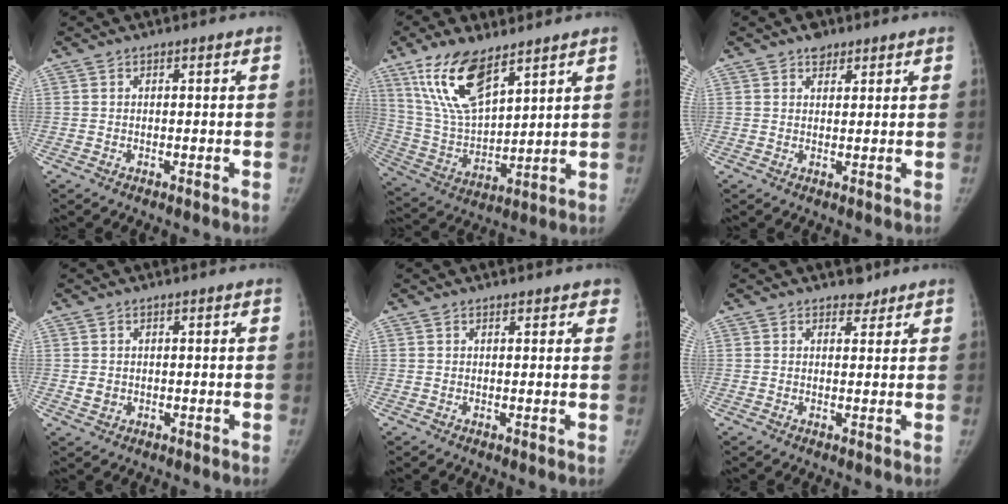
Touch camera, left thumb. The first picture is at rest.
{"total": 15.5, "force": [9.6, 6.1, 10.5], "torque": [-0.186, -0.041, 0.198]}
{"total": 2.8, "force": [1.9, 1.7, 1.0], "torque": [0.002, -0.009, 0.026]}
{"total": 1.8, "force": [0.0, 1.6, 0.8], "torque": [-0.009, 0.000, 0.006]}
{"total": 2.1, "force": [1.7, 1.0, 0.9], "torque": [0.011, -0.001, 0.014]}
{"total": 2.0, "force": [1.6, 1.1, 0.2], "torque": [0.011, -0.011, 0.019]}